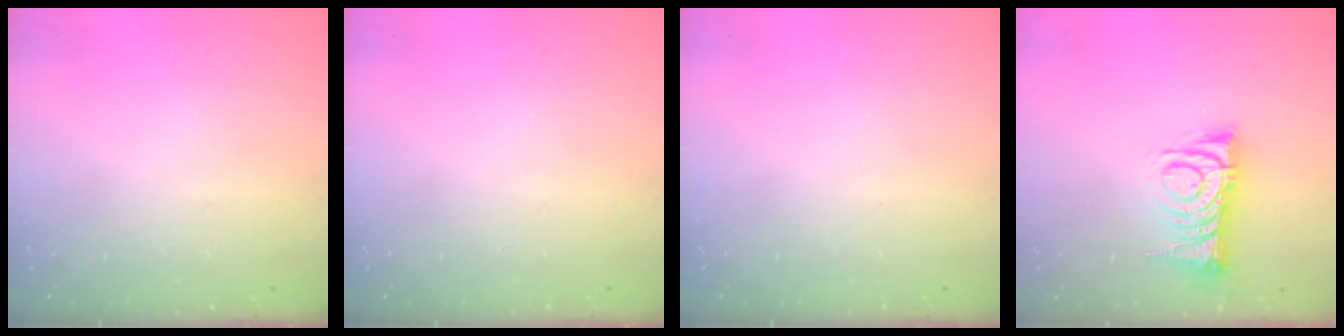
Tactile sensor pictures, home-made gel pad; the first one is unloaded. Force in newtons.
{"total": 0.0}
{"total": 0.0}
{"total": 10.2, "press": 10.2, "slide": 0.6}